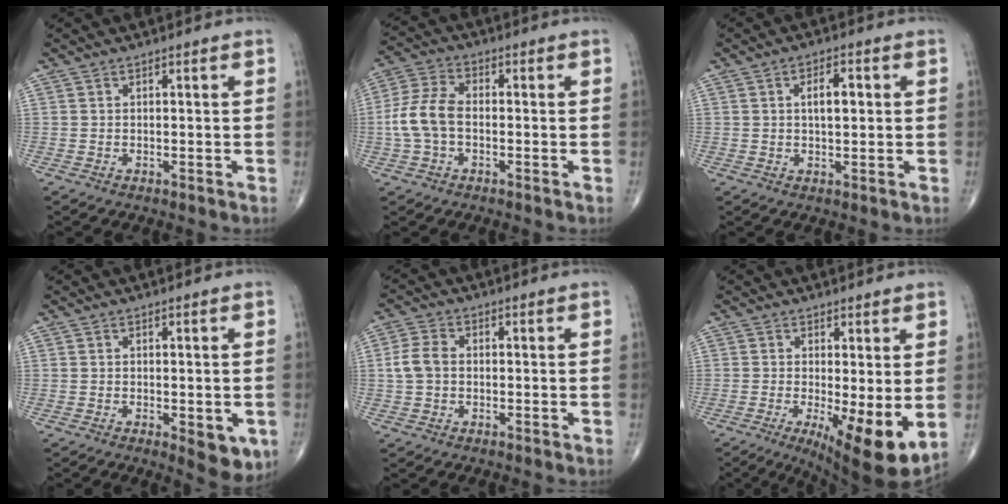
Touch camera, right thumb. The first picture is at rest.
{"total": 8.5, "force": [-1.1, 5.2, 6.6], "torque": [-0.147, 0.025, -0.028]}
{"total": 4.7, "force": [0.9, 2.1, 4.0], "torque": [-0.060, 0.002, 0.012]}
{"total": 5.9, "force": [-1.7, 2.4, 5.1], "torque": [-0.049, -0.011, -0.018]}
{"total": 4.8, "force": [0.0, 3.5, 3.3], "torque": [-0.072, 0.013, -0.005]}
{"total": 11.4, "force": [-1.8, 3.1, 10.8], "torque": [-0.164, -0.029, -0.021]}